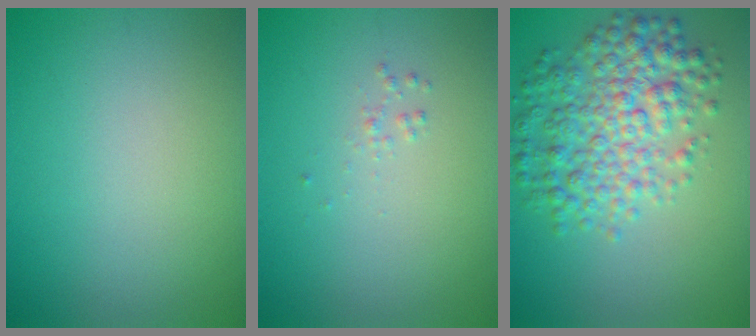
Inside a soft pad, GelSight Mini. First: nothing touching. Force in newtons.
{"total": 0.5, "press": 0.5, "slide": 0.0}
{"total": 6.5, "press": 6.5, "slide": 0.1}